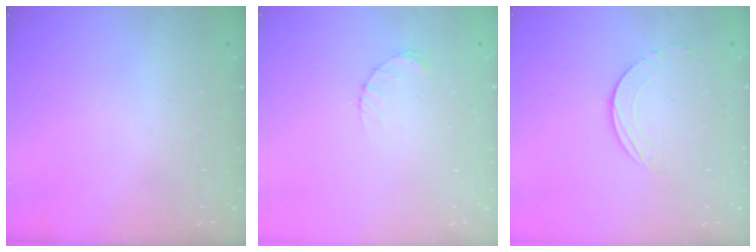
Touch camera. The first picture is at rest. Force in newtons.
{"total": 1.2, "press": 1.1, "slide": 0.2}
{"total": 2.8, "press": 2.8, "slide": 0.2}